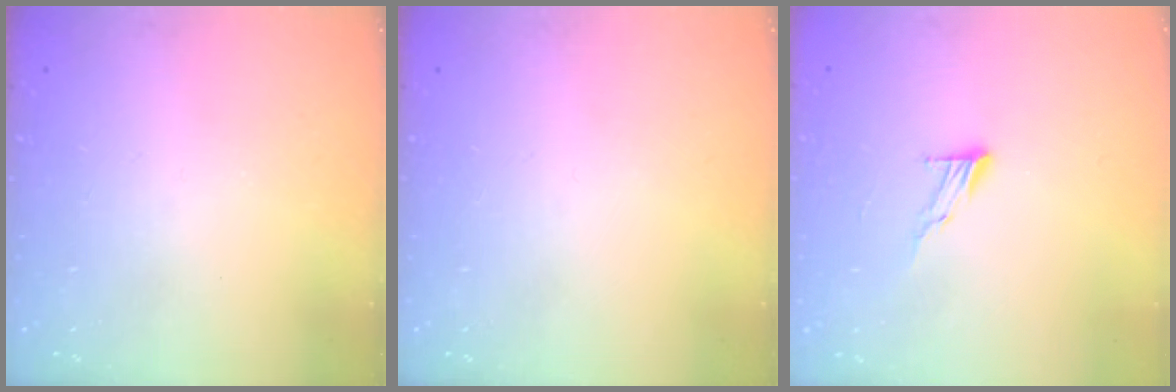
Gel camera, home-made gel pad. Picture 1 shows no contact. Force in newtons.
{"total": 0.0}
{"total": 6.7, "press": 6.7, "slide": 0.3}